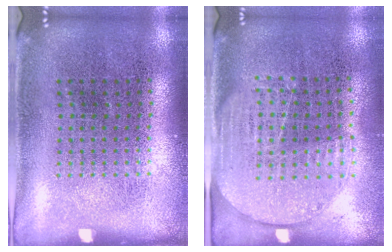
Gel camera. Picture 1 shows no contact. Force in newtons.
{"total": 1.6, "press": 1.4, "slide": 0.8}